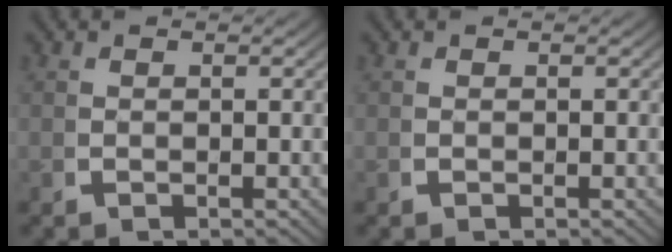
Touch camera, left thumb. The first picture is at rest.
{"total": 0.0}